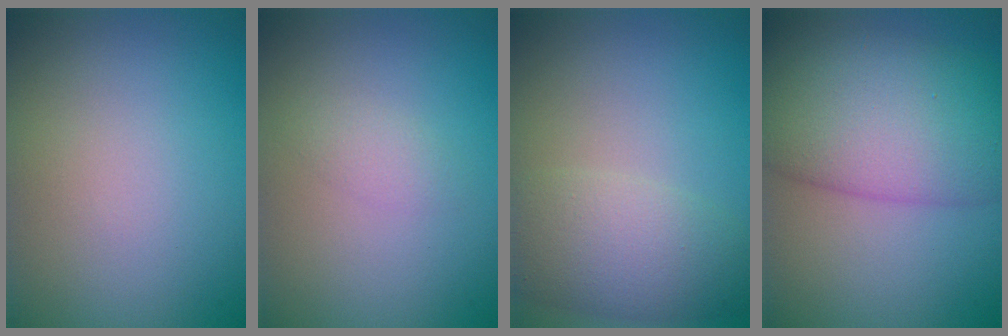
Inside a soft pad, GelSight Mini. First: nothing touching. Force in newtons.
{"total": 1.2, "press": 1.2, "slide": 0.1}
{"total": 5.2, "press": 5.2, "slide": 0.3}
{"total": 10.3, "press": 10.3, "slide": 0.5}